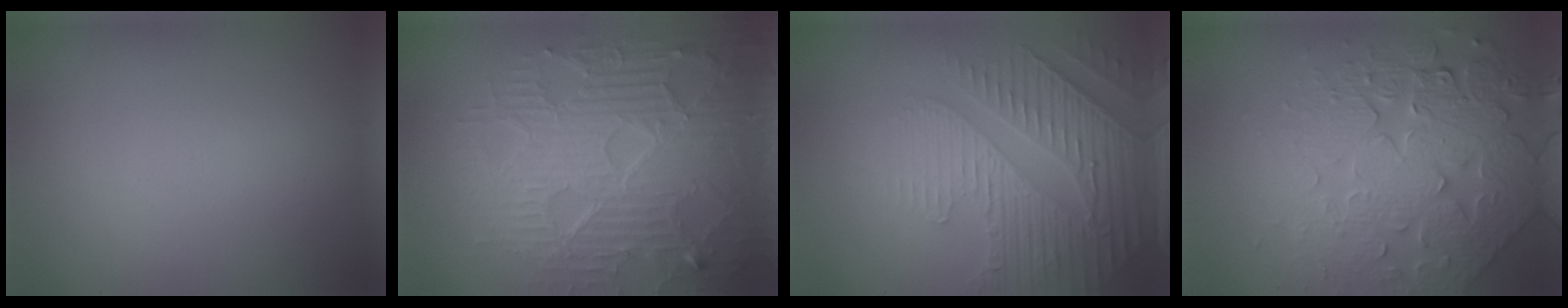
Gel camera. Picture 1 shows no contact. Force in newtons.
{"total": 9.0, "press": 6.3, "slide": 6.5}
{"total": 4.8, "press": 4.4, "slide": 1.9}
{"total": 7.7, "press": 5.8, "slide": 5.1}